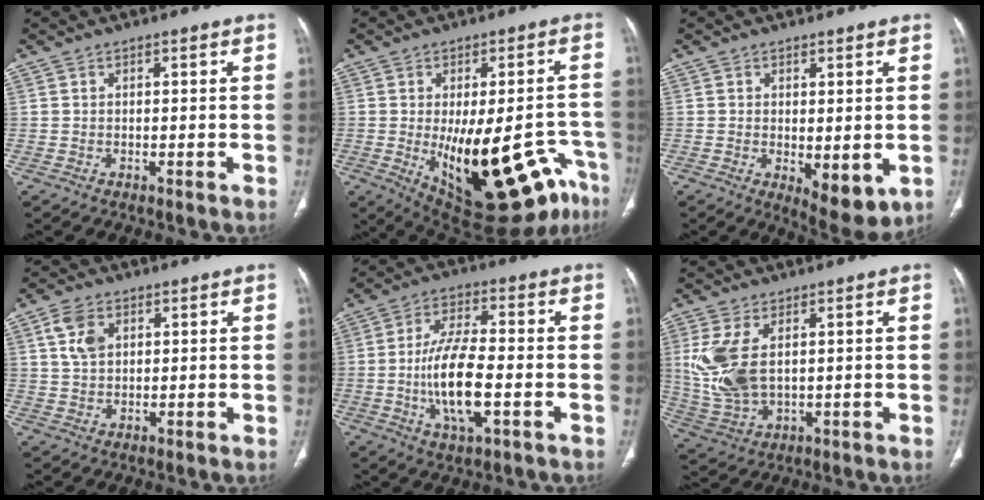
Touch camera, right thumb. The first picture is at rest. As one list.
[{"total": 24.6, "force": [-10.0, 9.6, 20.3], "torque": [-0.212, 0.016, -0.117]}, {"total": 7.3, "force": [-1.4, 3.2, 6.4], "torque": [-0.073, -0.021, -0.008]}, {"total": 5.5, "force": [2.1, 3.6, 3.6], "torque": [-0.062, -0.001, 0.041]}, {"total": 12.8, "force": [-2.9, 4.8, 11.5], "torque": [-0.217, 0.011, -0.052]}, {"total": 10.9, "force": [2.2, 6.0, 8.8], "torque": [-0.201, -0.009, 0.059]}]